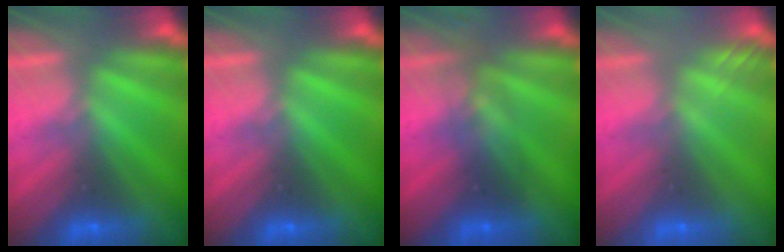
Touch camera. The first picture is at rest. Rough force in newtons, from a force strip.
{"total": 0.0}
{"total": 2.9}
{"total": 2.0}